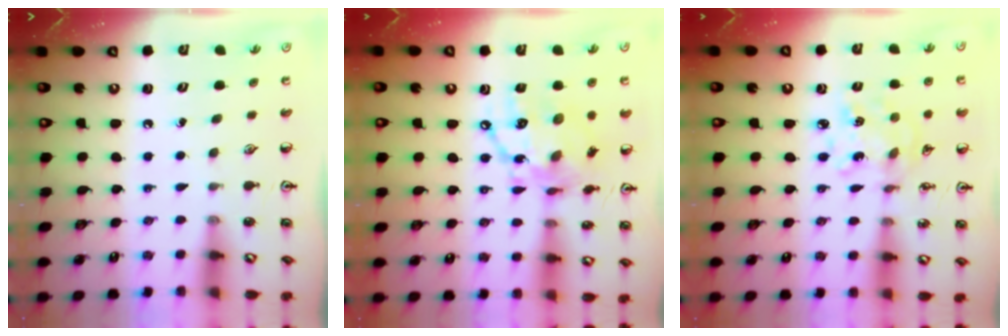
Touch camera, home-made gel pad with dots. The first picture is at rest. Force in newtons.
{"total": 15.3, "press": 15.2, "slide": 1.3}
{"total": 7.1, "press": 7.1, "slide": 0.4}